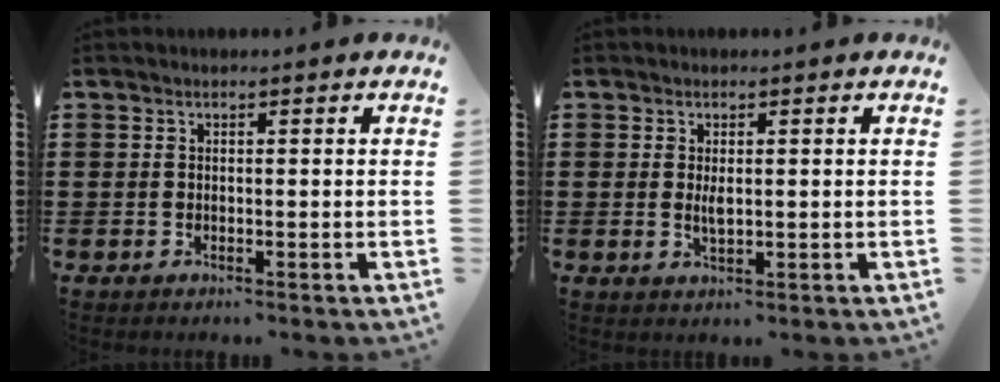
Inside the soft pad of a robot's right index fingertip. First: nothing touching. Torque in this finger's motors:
{"motor_torque": [2.14, 0.00, 0.20, 0.00]}